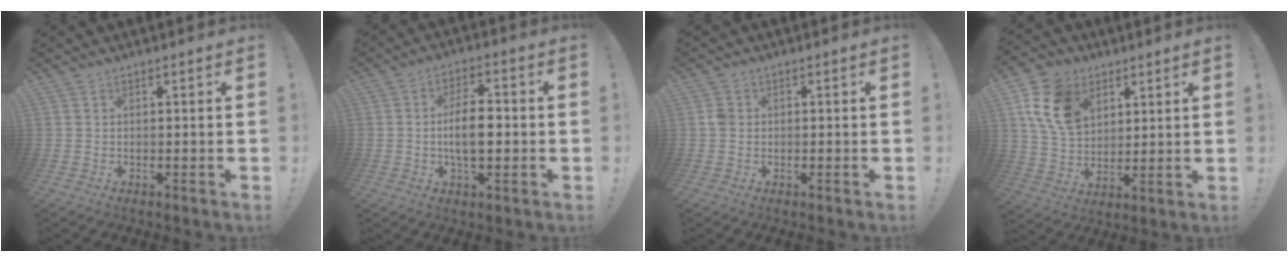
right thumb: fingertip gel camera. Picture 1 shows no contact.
{"total": 10.0, "force": [-1.3, 4.9, 8.6], "torque": [-0.154, 0.002, -0.030]}
{"total": 2.3, "force": [0.2, 2.0, 1.2], "torque": [-0.018, 0.004, 0.003]}
{"total": 16.1, "force": [6.7, 11.6, 8.9], "torque": [-0.161, -0.017, 0.134]}